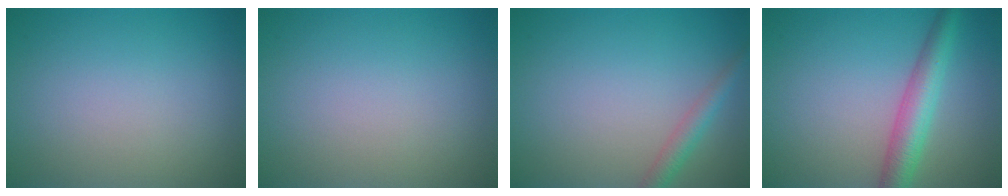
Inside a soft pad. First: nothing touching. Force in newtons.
{"total": 0.0}
{"total": 2.0, "press": 2.0, "slide": 0.0}
{"total": 4.3, "press": 4.3, "slide": 0.1}